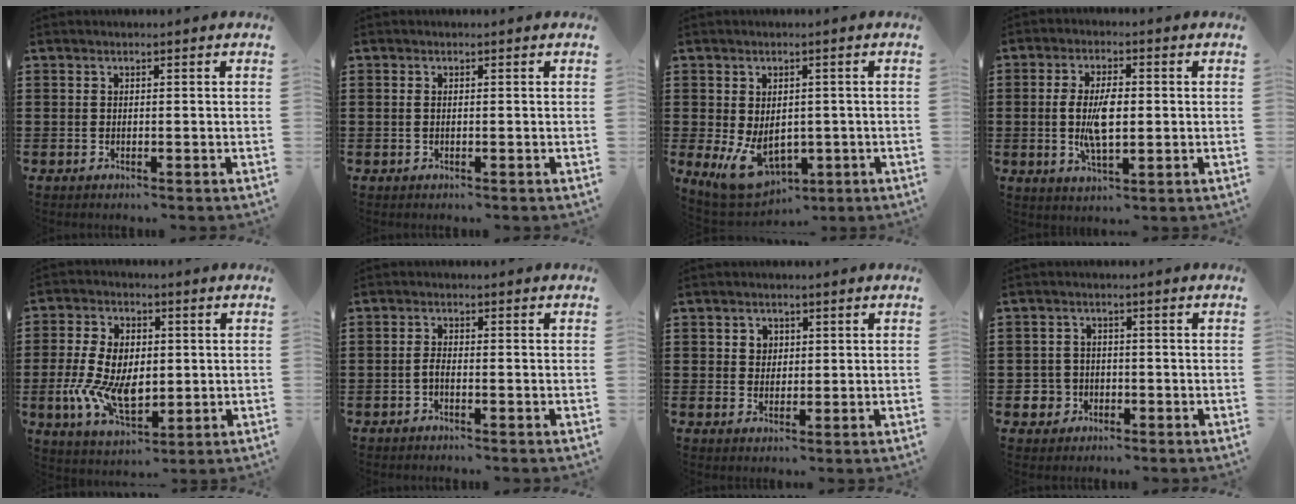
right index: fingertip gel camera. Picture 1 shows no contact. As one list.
[{"total": 0.9, "force": [0.1, 0.4, 0.8], "torque": [-0.016, 0.003, 0.000]}, {"total": 8.0, "force": [-1.8, 5.4, 5.6], "torque": [-0.101, 0.004, -0.028]}, {"total": 7.0, "force": [0.0, 2.9, 6.4], "torque": [-0.145, -0.003, -0.009]}, {"total": 9.9, "force": [-0.6, 6.0, 7.8], "torque": [-0.183, 0.005, -0.014]}, {"total": 1.5, "force": [-0.8, 0.4, 1.2], "torque": [-0.032, -0.002, -0.017]}, {"total": 2.1, "force": [0.9, 1.9, 0.5], "torque": [-0.016, 0.010, 0.014]}, {"total": 2.9, "force": [-1.0, 2.7, 0.4], "torque": [-0.024, 0.002, -0.025]}]